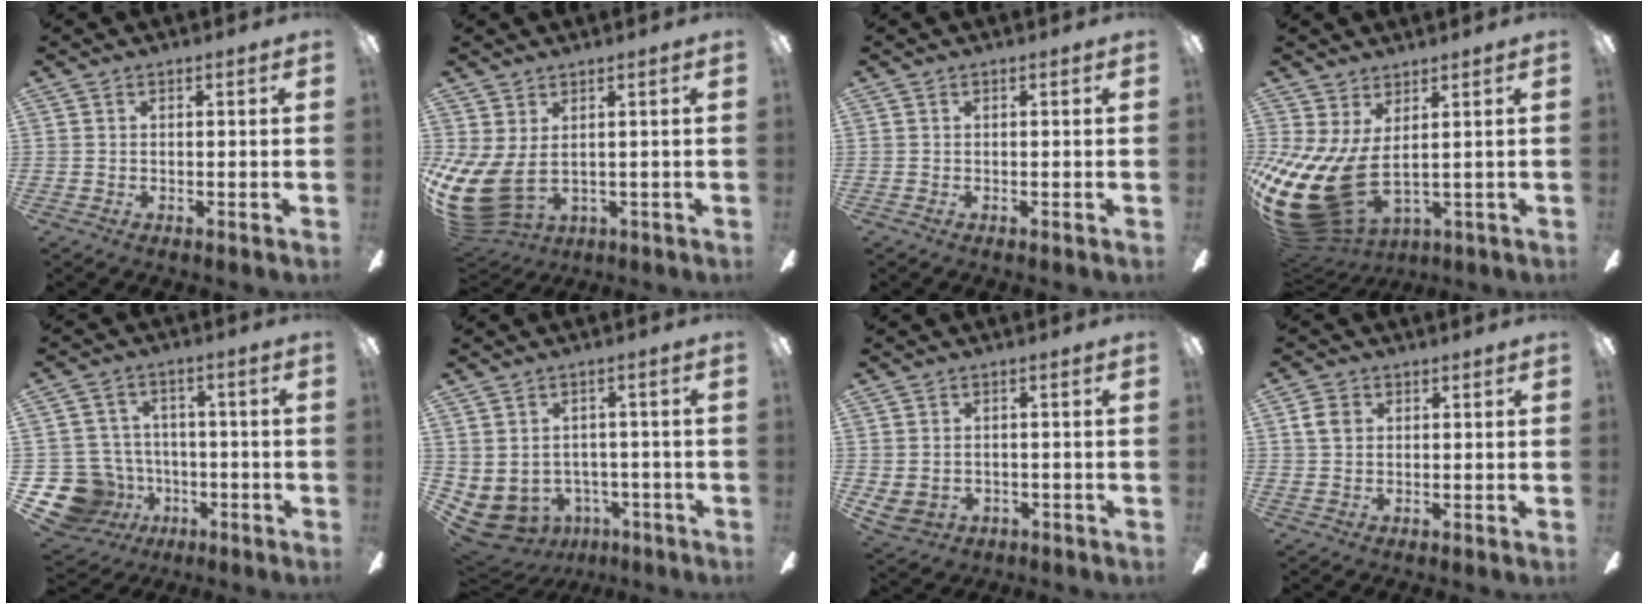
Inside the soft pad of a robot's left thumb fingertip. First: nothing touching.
{"total": 11.0, "force": [-0.2, 6.5, 8.9], "torque": [-0.206, -0.018, 0.003]}
{"total": 0.0}
{"total": 17.0, "force": [-2.2, 9.0, 14.3], "torque": [-0.312, -0.029, -0.020]}
{"total": 13.3, "force": [-4.7, 11.7, 4.2], "torque": [-0.121, 0.031, -0.071]}
{"total": 5.3, "force": [-2.7, 4.3, 1.6], "torque": [-0.069, 0.001, -0.049]}
{"total": 2.6, "force": [0.1, 2.4, 1.1], "torque": [-0.030, -0.001, 0.001]}
{"total": 3.9, "force": [1.2, 2.9, 2.3], "torque": [-0.040, 0.004, 0.020]}